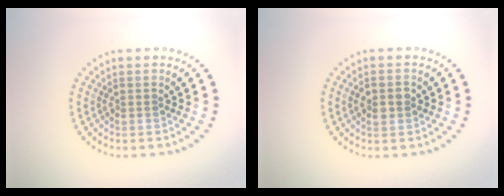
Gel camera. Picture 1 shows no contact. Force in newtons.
{"total": 2.5, "press": 2.5, "slide": 0.1}